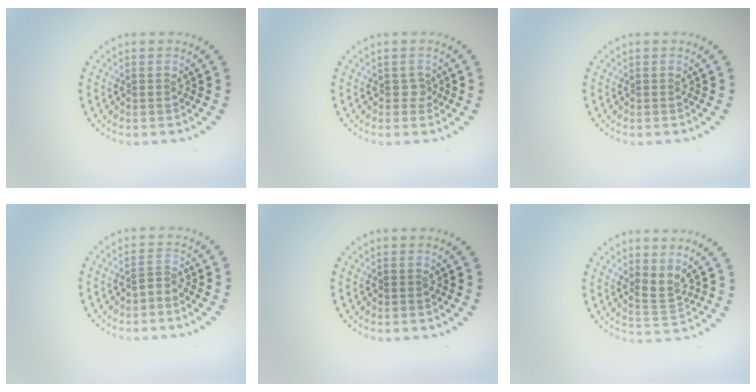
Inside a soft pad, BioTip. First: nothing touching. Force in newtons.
{"total": 0.9, "press": 0.7, "slide": 0.6}
{"total": 0.0}
{"total": 1.0, "press": 0.4, "slide": 1.0}
{"total": 0.0}
{"total": 2.0, "press": 1.4, "slide": 1.4}